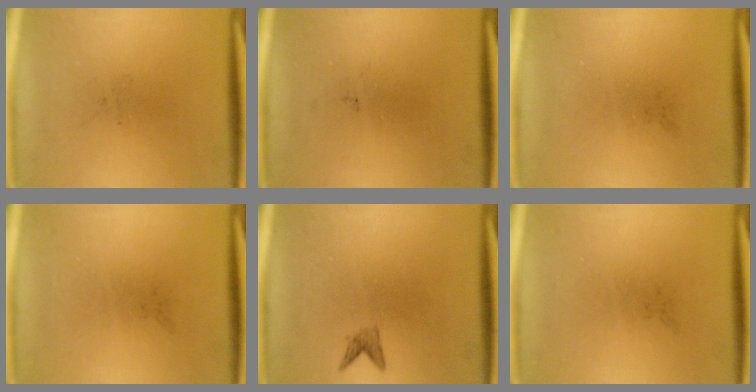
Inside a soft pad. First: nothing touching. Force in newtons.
{"total": 0.0}
{"total": 0.0}
{"total": 0.0}
{"total": 1.1}
{"total": 0.0}